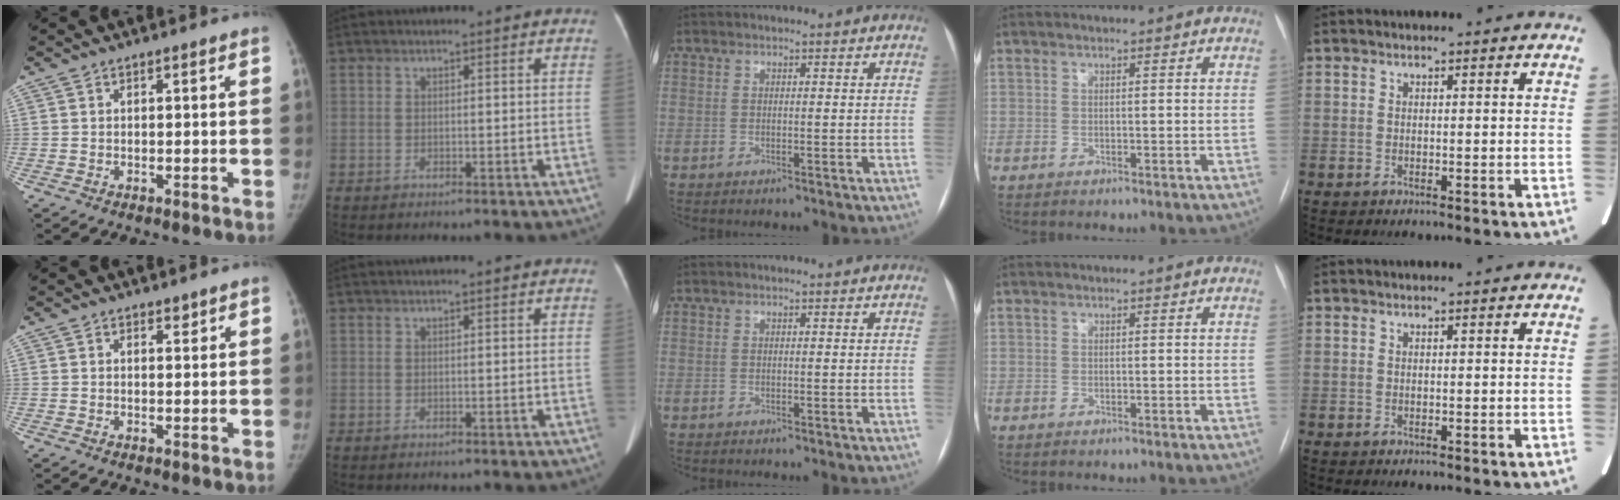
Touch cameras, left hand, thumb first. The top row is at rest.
{"thumb": {"total": 0.9, "force": [0.7, 0.4, 0.2], "torque": [0.005, -0.005, 0.010]}, "index": {"total": 1.1, "force": [0.8, 0.0, 0.7], "torque": [-0.008, 0.018, 0.015]}}